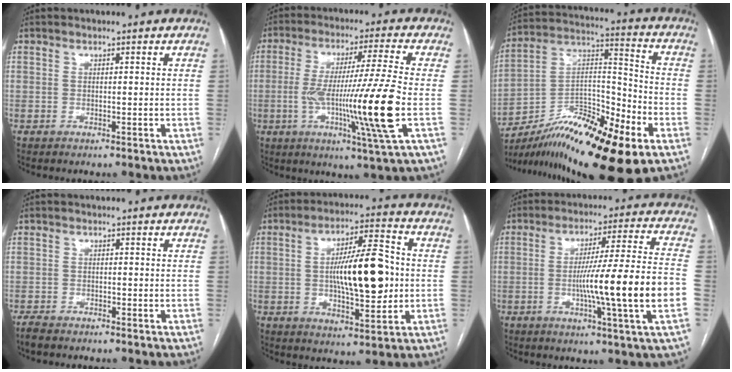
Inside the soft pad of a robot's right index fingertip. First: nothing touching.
{"total": 15.6, "force": [-3.1, -1.8, 15.2], "torque": [-0.280, -0.018, -0.057]}
{"total": 21.2, "force": [-13.4, 3.7, 16.0], "torque": [-0.263, 0.008, -0.225]}
{"total": 1.7, "force": [-1.6, 0.5, 0.5], "torque": [-0.014, -0.003, -0.027]}
{"total": 13.8, "force": [-0.1, 3.7, 13.3], "torque": [-0.223, 0.012, 0.001]}
{"total": 16.0, "force": [-3.3, -1.3, 15.6], "torque": [-0.255, -0.004, -0.058]}